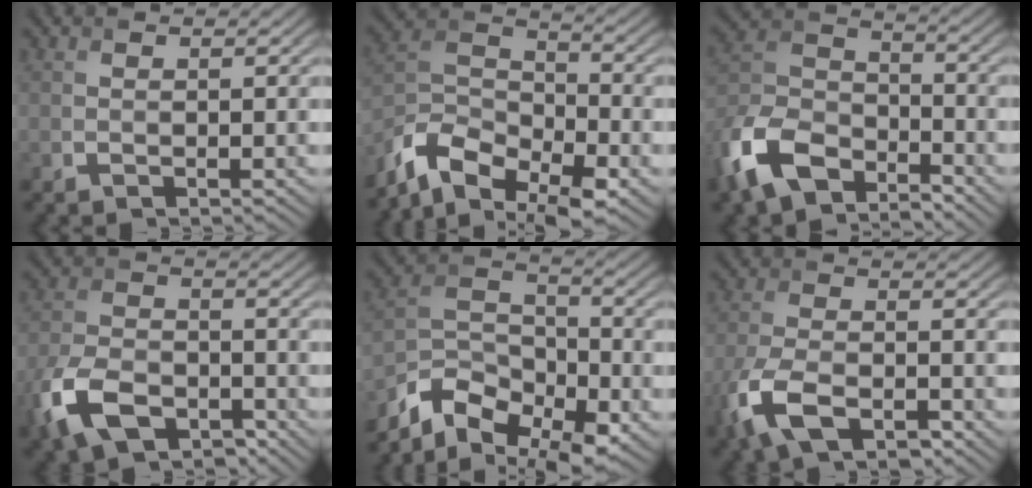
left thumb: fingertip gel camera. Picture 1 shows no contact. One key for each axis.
{"total": 12.1, "fx": -8.5, "fy": 5.7, "fz": 6.5, "tx": -0.138, "ty": -0.009, "tz": -0.170}
{"total": 12.7, "fx": -8.4, "fy": 6.5, "fz": 7.0, "tx": -0.170, "ty": -0.013, "tz": -0.183}
{"total": 10.2, "fx": -5.9, "fy": 5.6, "fz": 6.1, "tx": -0.147, "ty": -0.018, "tz": -0.121}
{"total": 10.9, "fx": -7.8, "fy": 5.3, "fz": 5.4, "tx": -0.105, "ty": -0.010, "tz": -0.156}
{"total": 8.5, "fx": -4.8, "fy": 4.0, "fz": 5.8, "tx": -0.138, "ty": -0.013, "tz": -0.100}